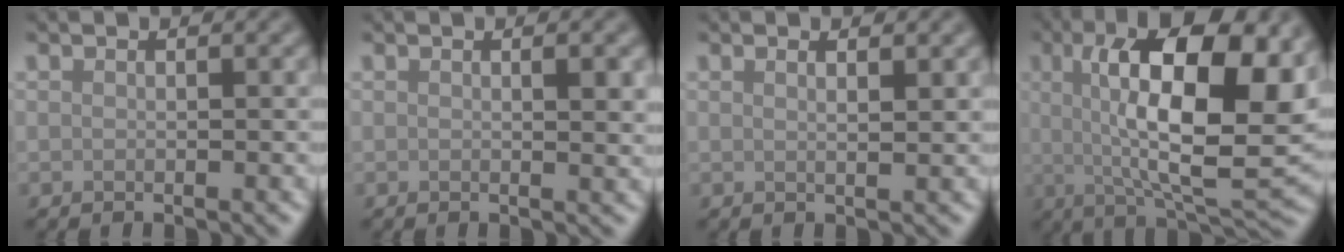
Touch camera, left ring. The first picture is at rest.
{"total": 1.4, "force": [0.3, 0.4, 1.4], "torque": [-0.021, -0.002, 0.004]}
{"total": 1.4, "force": [0.9, 0.3, 1.1], "torque": [-0.008, -0.008, 0.006]}
{"total": 14.6, "force": [2.9, 5.3, 13.3], "torque": [-0.194, 0.006, 0.038]}